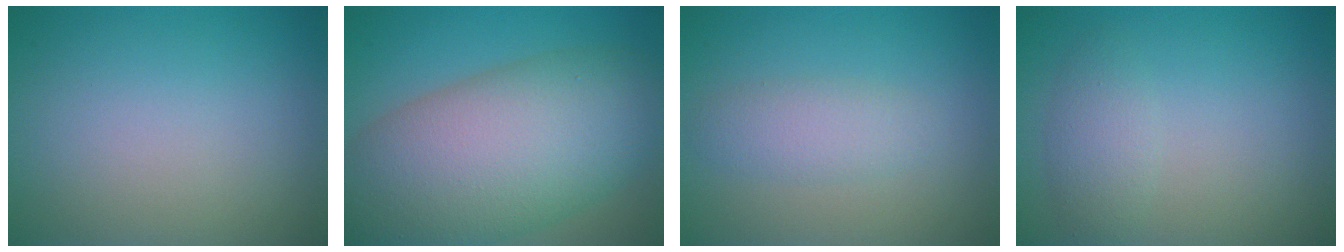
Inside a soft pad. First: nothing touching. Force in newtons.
{"total": 13.3, "press": 13.3, "slide": 0.5}
{"total": 2.2, "press": 2.2, "slide": 0.0}
{"total": 2.0, "press": 2.0, "slide": 0.1}